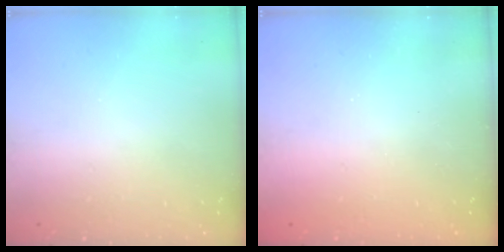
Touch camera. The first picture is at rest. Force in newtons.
{"total": 2.6, "press": 2.5, "slide": 0.9}